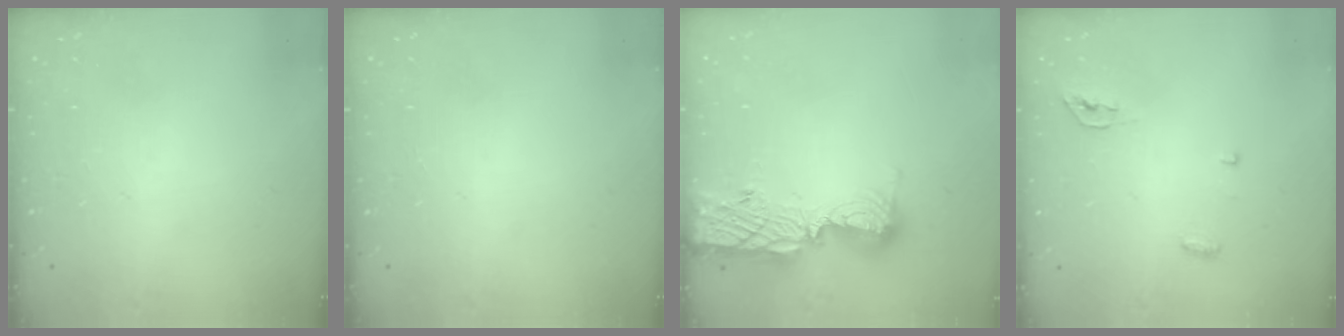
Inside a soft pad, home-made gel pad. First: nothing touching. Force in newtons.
{"total": 0.0}
{"total": 13.6, "press": 13.5, "slide": 1.0}
{"total": 4.4, "press": 4.3, "slide": 0.8}